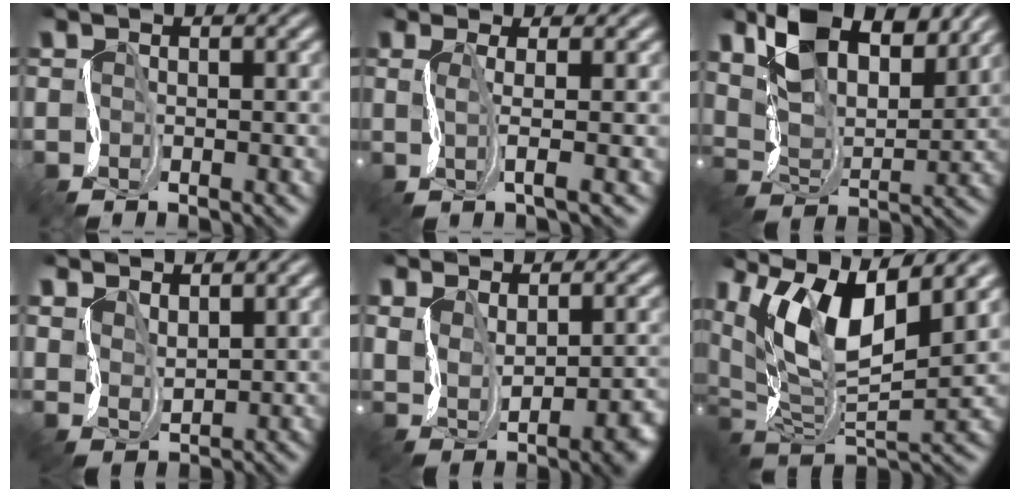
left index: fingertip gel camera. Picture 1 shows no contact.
{"total": 1.9, "force": [0.7, 0.0, 1.8], "torque": [-0.035, 0.001, 0.011]}
{"total": 8.4, "force": [5.7, 3.8, 5.0], "torque": [-0.111, 0.003, 0.099]}
{"total": 2.7, "force": [2.5, 1.0, 0.7], "torque": [-0.026, -0.001, 0.057]}
{"total": 5.2, "force": [-0.4, 2.9, 4.3], "torque": [-0.075, -0.019, 0.014]}
{"total": 11.0, "force": [5.8, 4.3, 8.3], "torque": [-0.161, 0.005, 0.106]}